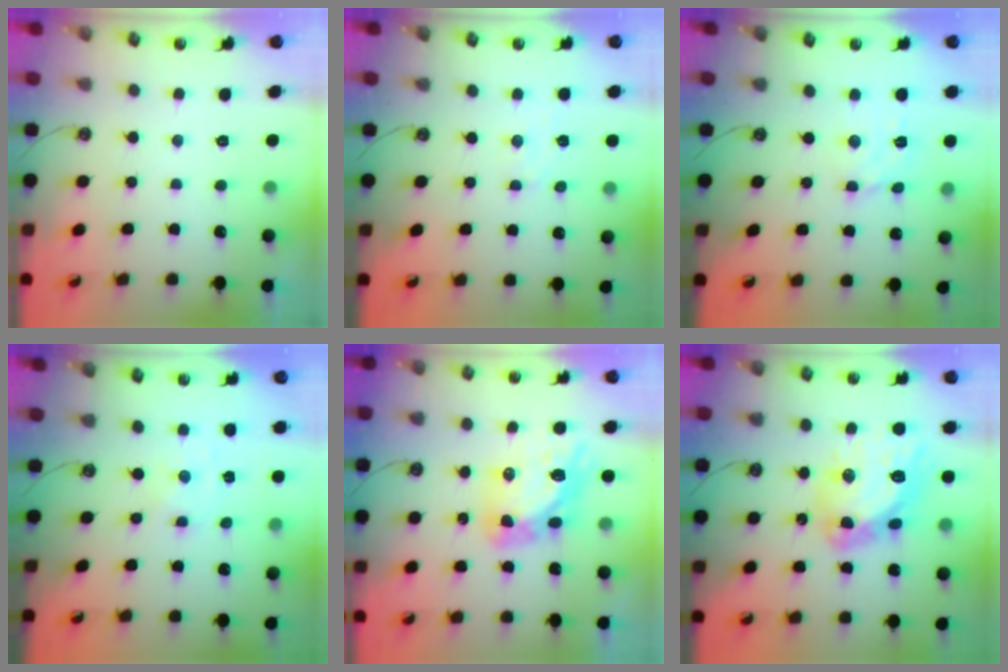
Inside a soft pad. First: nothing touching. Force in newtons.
{"total": 4.8, "press": 4.7, "slide": 0.4}
{"total": 4.7, "press": 4.6, "slide": 0.4}
{"total": 0.0}
{"total": 13.6, "press": 13.5, "slide": 1.2}
{"total": 17.0, "press": 16.9, "slide": 1.7}